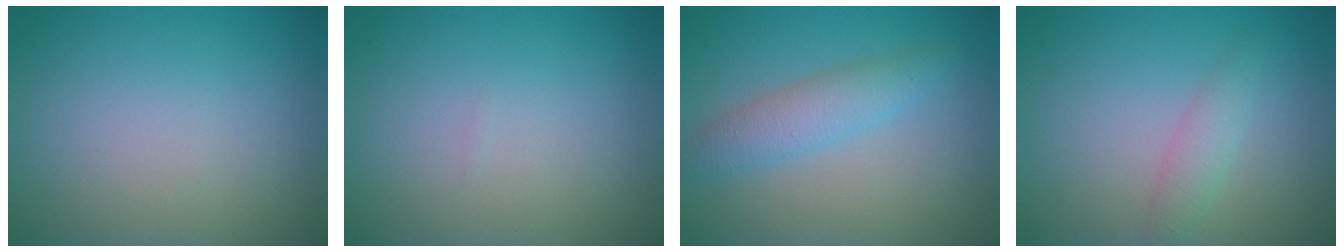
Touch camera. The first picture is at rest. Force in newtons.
{"total": 0.0}
{"total": 2.9, "press": 2.9, "slide": 0.1}
{"total": 1.7, "press": 1.7, "slide": 0.1}